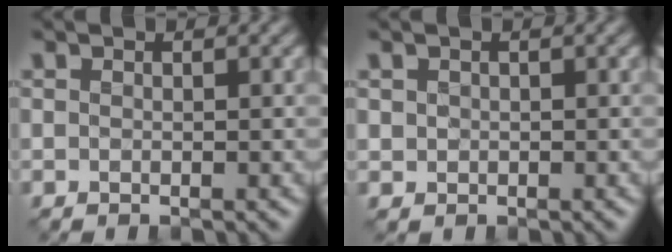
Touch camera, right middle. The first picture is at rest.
{"total": 0.7, "force": [0.0, 0.7, 0.0], "torque": [-0.002, -0.004, 0.004]}